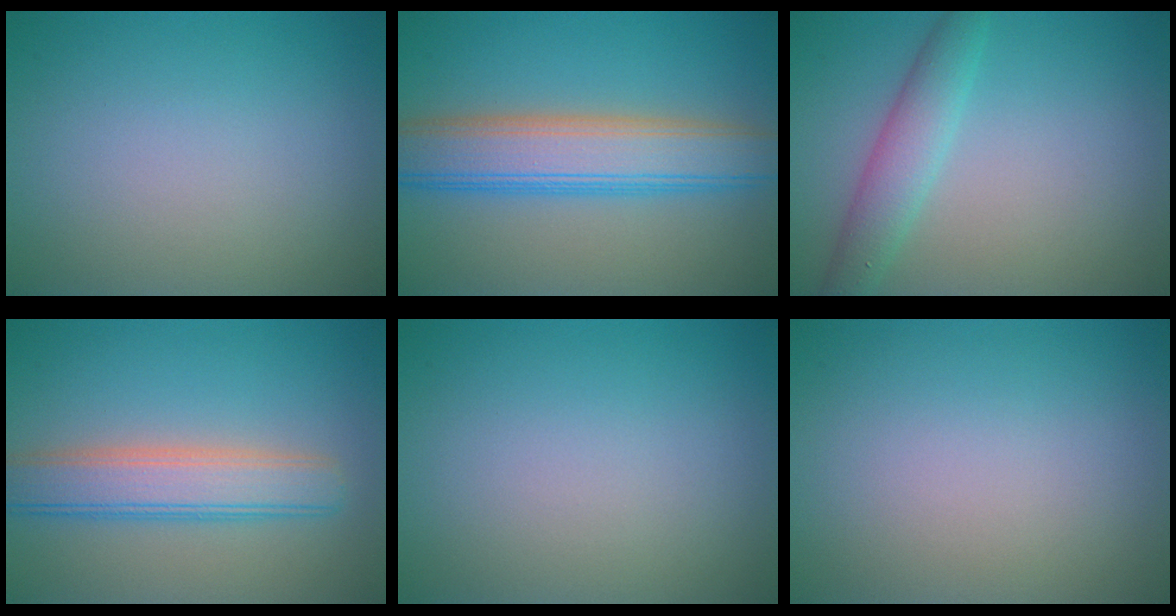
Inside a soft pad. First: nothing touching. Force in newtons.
{"total": 7.2, "press": 7.2, "slide": 0.4}
{"total": 3.2, "press": 3.2, "slide": 0.1}
{"total": 5.0, "press": 5.0, "slide": 0.2}
{"total": 0.0}
{"total": 0.0}